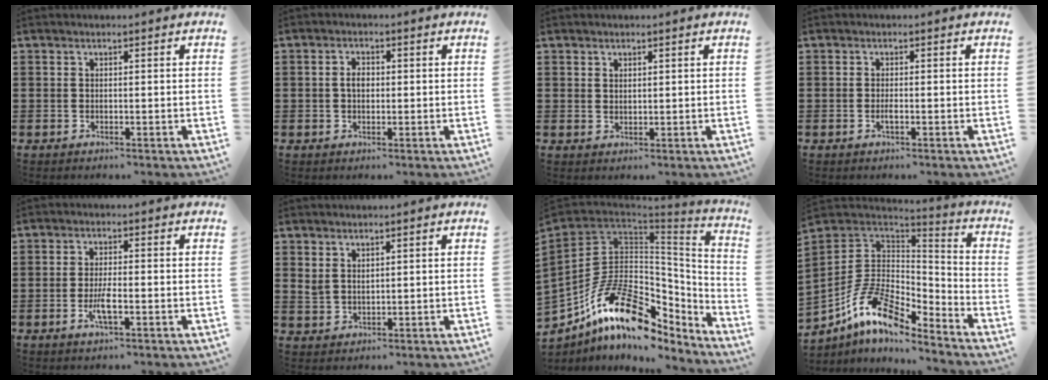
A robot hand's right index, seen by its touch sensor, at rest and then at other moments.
{"total": 2.0, "force": [0.1, 1.0, 1.7], "torque": [-0.033, 0.005, 0.000]}
{"total": 1.0, "force": [1.0, 0.2, 0.2], "torque": [-0.002, 0.002, 0.020]}
{"total": 1.1, "force": [-0.4, 0.1, 1.0], "torque": [-0.026, -0.008, -0.008]}
{"total": 3.6, "force": [-1.3, 0.6, 3.2], "torque": [-0.067, -0.006, -0.026]}
{"total": 0.8, "force": [0.2, 0.5, 0.6], "torque": [-0.012, 0.004, 0.003]}
{"total": 19.2, "force": [-7.8, 11.1, 13.5], "torque": [-0.278, 0.027, -0.131]}
{"total": 12.5, "force": [-7.0, 5.5, 8.8], "torque": [-0.191, 0.012, -0.136]}